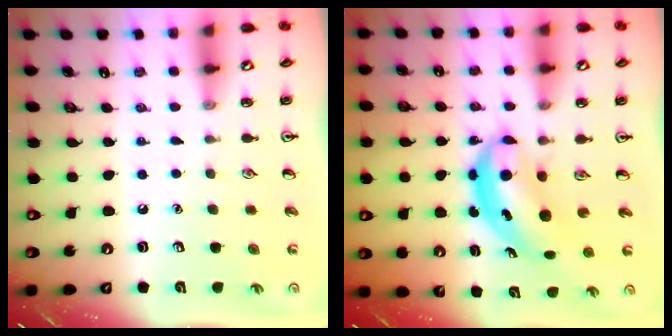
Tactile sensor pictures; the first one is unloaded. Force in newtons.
{"total": 6.0, "press": 5.8, "slide": 1.7}